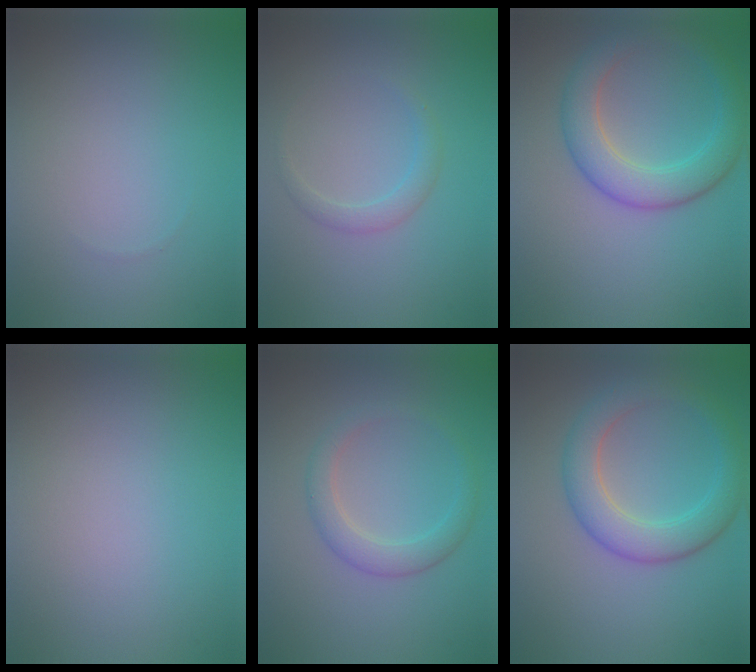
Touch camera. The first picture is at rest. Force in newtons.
{"total": 1.5, "press": 1.5, "slide": 0.1}
{"total": 5.1, "press": 5.0, "slide": 0.3}
{"total": 0.0}
{"total": 2.6, "press": 2.6, "slide": 0.1}
{"total": 4.9, "press": 4.9, "slide": 0.1}